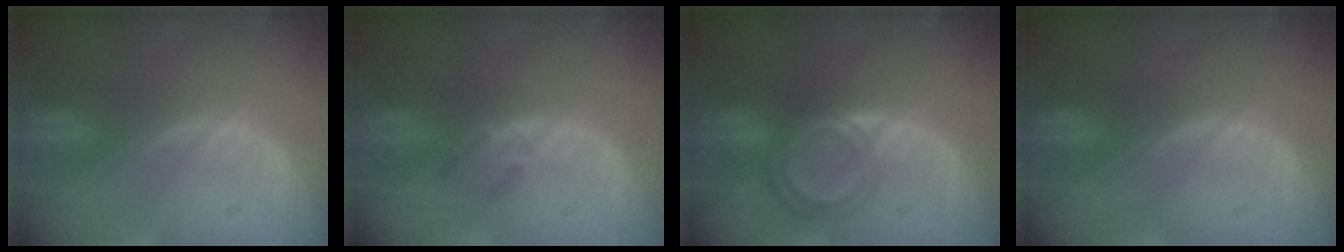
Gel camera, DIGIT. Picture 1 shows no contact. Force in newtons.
{"total": 2.0, "press": 1.8, "slide": 0.9}
{"total": 6.4, "press": 5.4, "slide": 3.5}
{"total": 0.0}